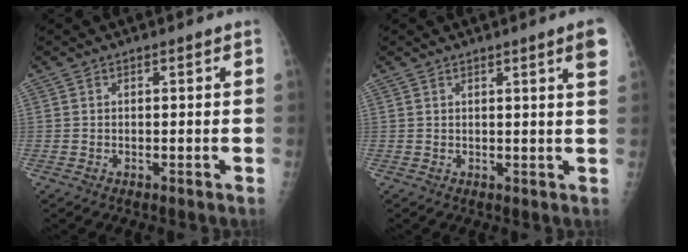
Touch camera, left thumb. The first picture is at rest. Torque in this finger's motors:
{"motor_torque": [0.77, 0.54, 0.19, -0.17, 0.02]}